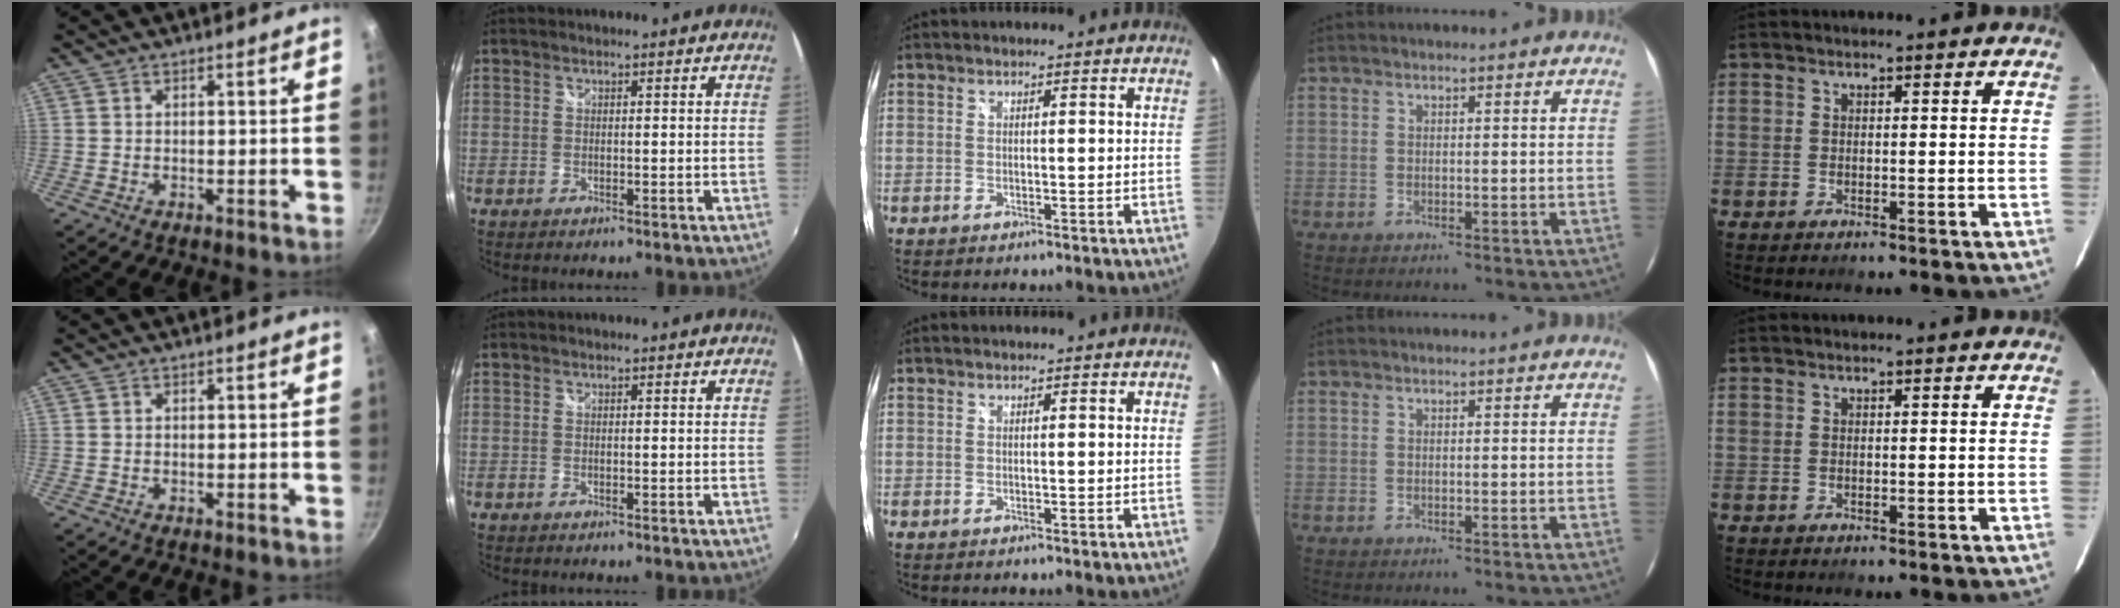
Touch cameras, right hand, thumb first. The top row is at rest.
{}